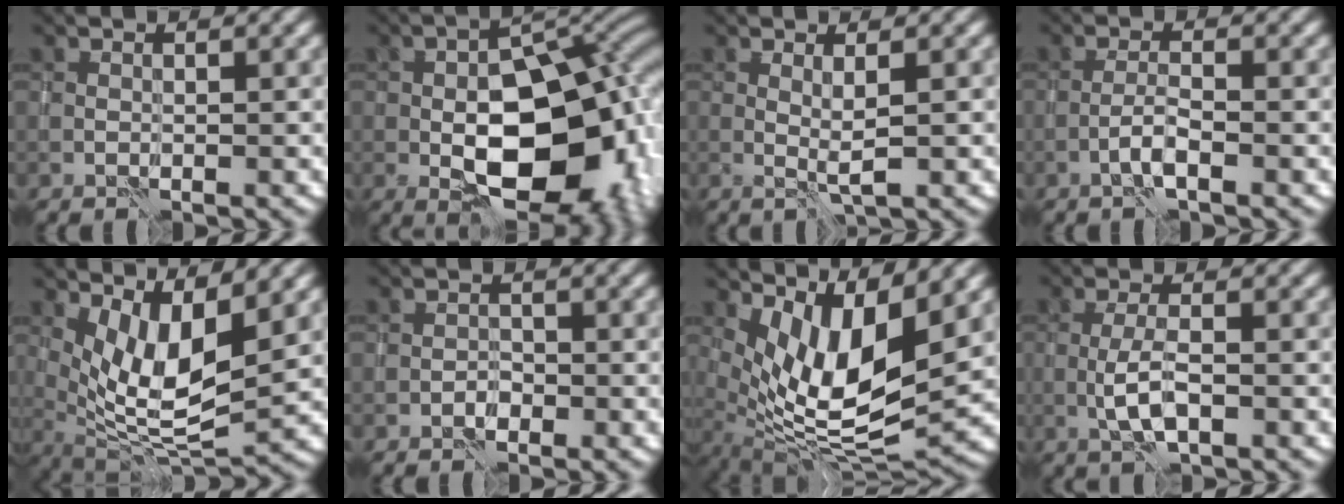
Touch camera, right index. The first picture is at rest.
{"total": 16.2, "force": [-3.5, 9.3, 12.8], "torque": [-0.149, -0.007, -0.047]}
{"total": 1.4, "force": [0.3, -0.2, 1.3], "torque": [-0.029, -0.005, 0.007]}
{"total": 1.9, "force": [-1.2, 0.0, 1.4], "torque": [-0.031, 0.007, -0.027]}
{"total": 7.1, "force": [2.3, 2.4, 6.3], "torque": [-0.120, -0.014, 0.044]}
{"total": 1.0, "force": [-0.8, 0.5, 0.4], "torque": [-0.004, 0.004, -0.015]}
{"total": 9.2, "force": [3.1, 3.1, 8.1], "torque": [-0.157, -0.011, 0.060]}
{"total": 3.0, "force": [-1.0, 0.7, 2.7], "torque": [-0.061, 0.001, -0.021]}